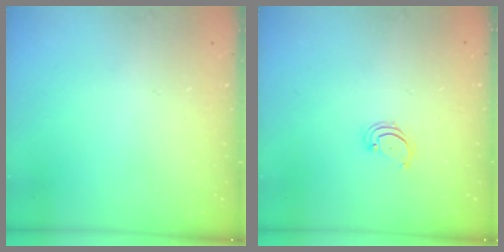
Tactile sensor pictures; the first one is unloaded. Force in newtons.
{"total": 2.3, "press": 2.2, "slide": 0.2}